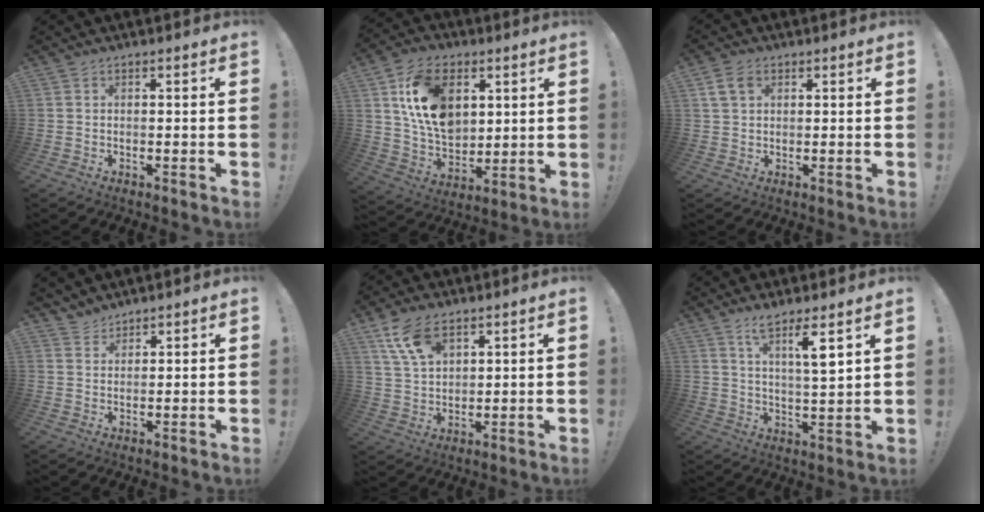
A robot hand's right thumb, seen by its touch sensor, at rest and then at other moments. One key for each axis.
{"total": 17.6, "fx": 6.4, "fy": 12.4, "fz": 10.8, "tx": -0.194, "ty": -0.021, "tz": 0.123}
{"total": 5.1, "fx": 2.2, "fy": 3.6, "fz": 2.9, "tx": -0.045, "ty": 0.003, "tz": 0.042}
{"total": 3.9, "fx": 3.6, "fy": 1.4, "fz": 0.3, "tx": 0.003, "ty": -0.025, "tz": 0.066}
{"total": 11.3, "fx": 6.9, "fy": 6.2, "fz": 6.4, "tx": -0.109, "ty": -0.029, "tz": 0.134}
{"total": 8.0, "fx": 5.1, "fy": -0.2, "fz": 6.1, "tx": -0.093, "ty": -0.034, "tz": 0.075}